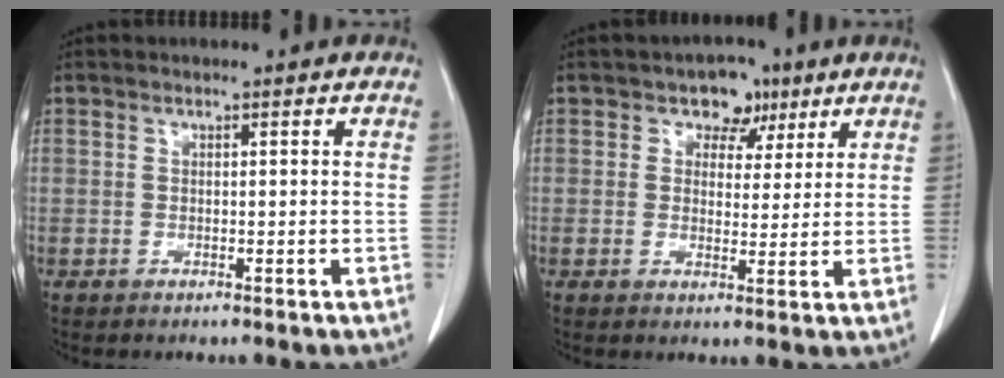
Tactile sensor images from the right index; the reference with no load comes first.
{"total": 5.0, "force": [2.7, 3.8, 1.7], "torque": [-0.011, 0.010, 0.038]}